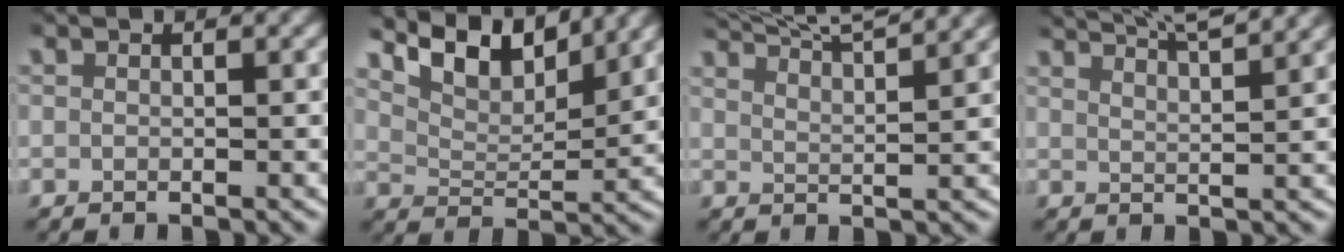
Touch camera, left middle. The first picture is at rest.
{"total": 7.0, "force": [5.2, 2.6, 3.9], "torque": [-0.071, 0.005, 0.086]}
{"total": 8.7, "force": [7.4, 2.4, 3.9], "torque": [-0.063, 0.021, 0.112]}
{"total": 7.9, "force": [6.6, 2.3, 3.6], "torque": [-0.055, 0.017, 0.098]}